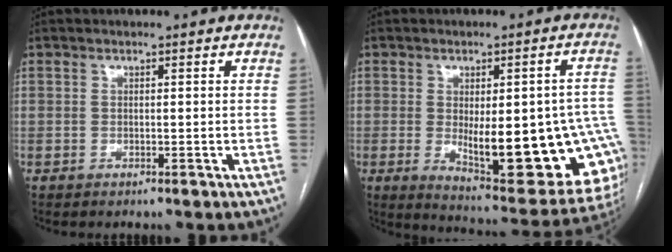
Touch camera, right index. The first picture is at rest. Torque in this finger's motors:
{"motor_torque": [2.14, 0.00, 0.49, 0.13]}